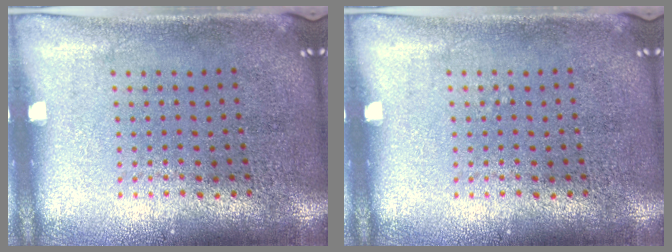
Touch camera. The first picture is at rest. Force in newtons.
{"total": 0.0}